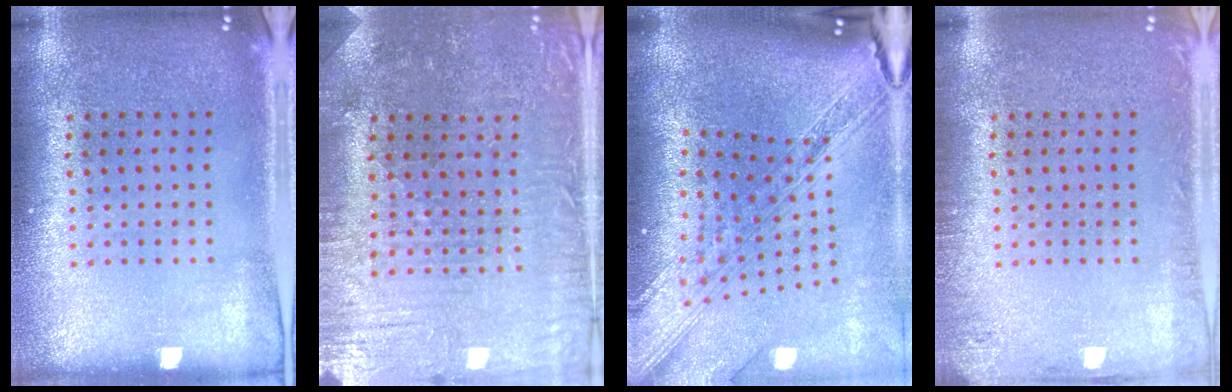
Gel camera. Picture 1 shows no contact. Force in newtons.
{"total": 1.3, "press": 1.3, "slide": 0.4}
{"total": 3.8, "press": 2.8, "slide": 2.6}
{"total": 1.4, "press": 1.4, "slide": 0.1}